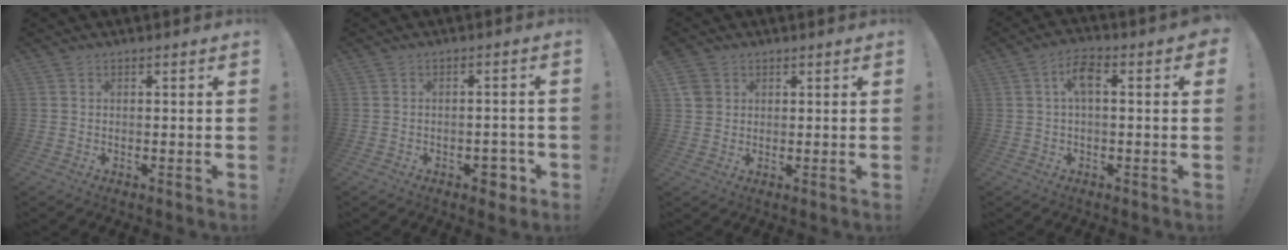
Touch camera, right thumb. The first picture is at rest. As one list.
[{"total": 4.4, "force": [-2.1, 2.8, 2.7], "torque": [-0.026, 0.015, -0.033]}, {"total": 3.8, "force": [1.8, 3.1, 1.3], "torque": [-0.014, -0.002, 0.036]}, {"total": 6.0, "force": [0.8, 2.3, 5.5], "torque": [-0.100, 0.010, 0.013]}]